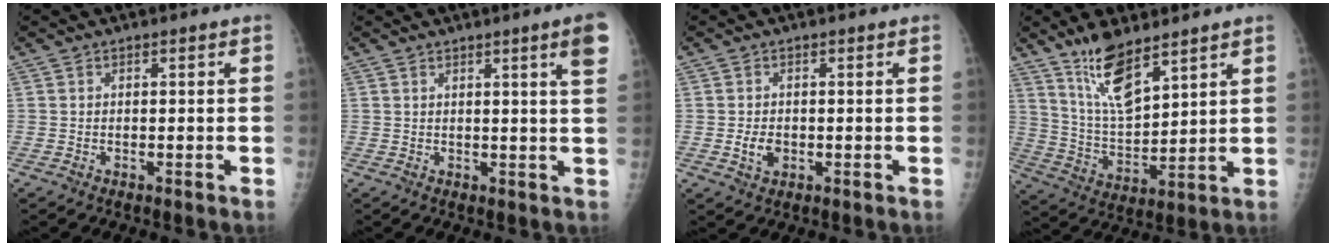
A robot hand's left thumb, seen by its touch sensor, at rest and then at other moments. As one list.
[{"total": 5.1, "force": [2.6, -0.4, 4.4], "torque": [-0.055, -0.015, 0.031]}, {"total": 2.9, "force": [-0.4, 2.2, 1.9], "torque": [-0.026, 0.001, -0.003]}, {"total": 11.4, "force": [8.1, 3.6, 7.0], "torque": [-0.115, -0.056, 0.169]}]